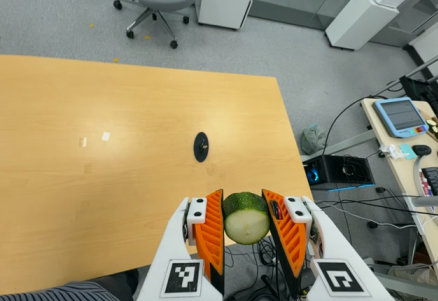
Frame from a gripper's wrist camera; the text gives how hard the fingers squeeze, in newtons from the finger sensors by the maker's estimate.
{"total": 10.8, "left": 9.9, "right": 11.8}